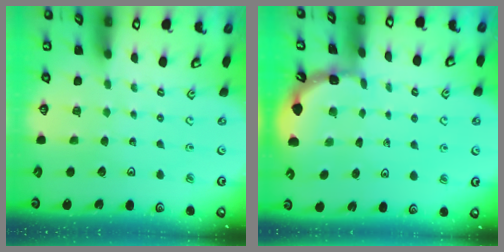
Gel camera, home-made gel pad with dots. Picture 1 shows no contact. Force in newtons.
{"total": 1.8, "press": 1.8, "slide": 0.1}